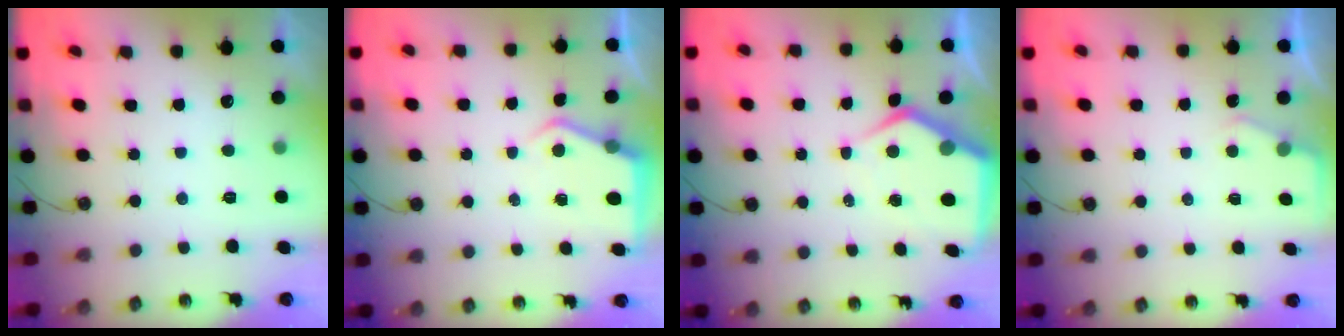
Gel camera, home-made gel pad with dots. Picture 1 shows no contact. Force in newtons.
{"total": 6.1, "press": 6.0, "slide": 0.9}
{"total": 9.3, "press": 9.2, "slide": 1.1}
{"total": 2.8, "press": 2.7, "slide": 0.4}